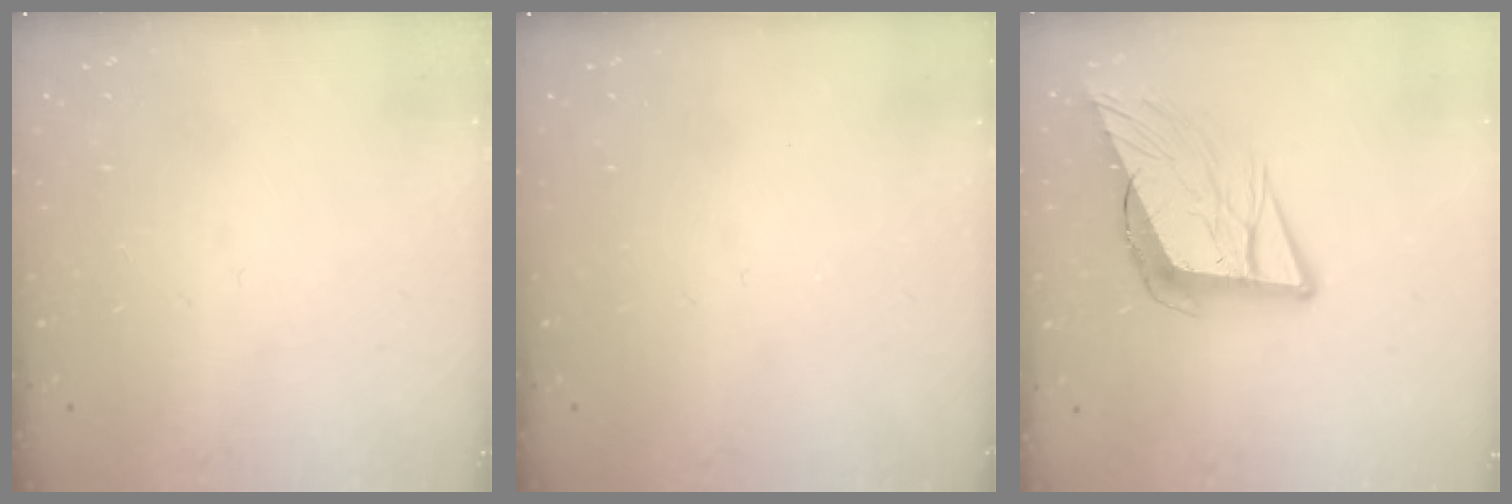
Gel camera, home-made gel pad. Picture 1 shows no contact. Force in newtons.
{"total": 0.0}
{"total": 13.0, "press": 12.4, "slide": 4.0}